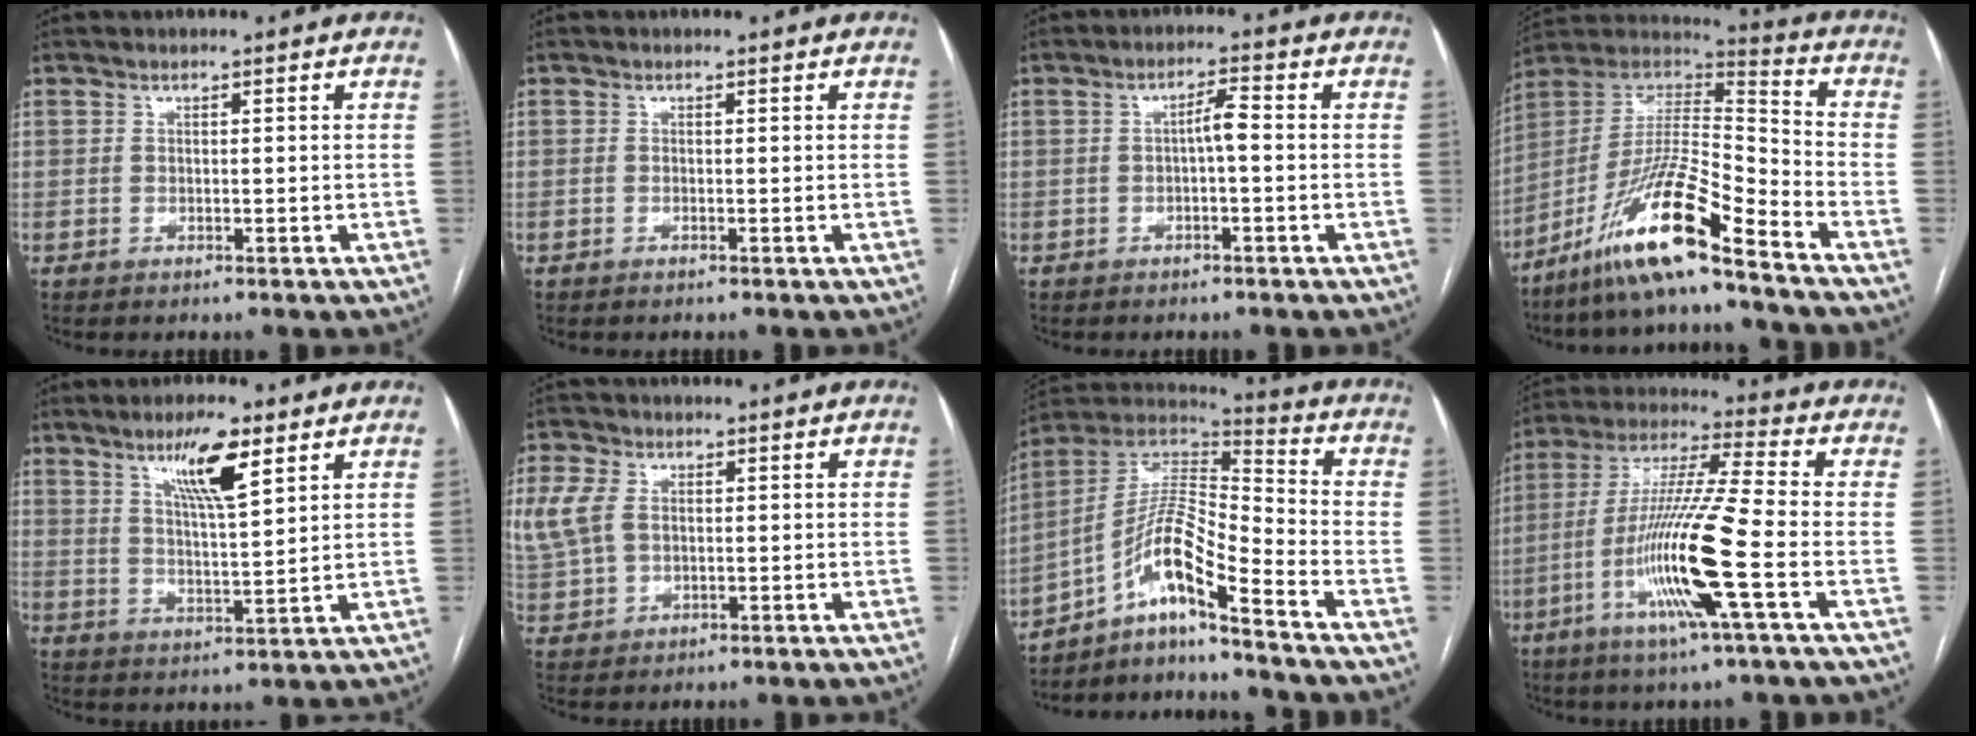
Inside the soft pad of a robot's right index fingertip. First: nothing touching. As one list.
[{"total": 0.0}, {"total": 2.9, "force": [-0.2, 0.5, 2.8], "torque": [-0.047, 0.010, -0.004]}, {"total": 16.1, "force": [-11.2, 0.6, 11.6], "torque": [-0.215, -0.001, -0.207]}, {"total": 8.9, "force": [5.2, 1.0, 7.1], "torque": [-0.127, -0.004, 0.090]}, {"total": 6.3, "force": [1.3, 4.3, 4.5], "torque": [-0.127, 0.013, 0.030]}, {"total": 11.6, "force": [-7.5, 0.2, 8.8], "torque": [-0.171, 0.022, -0.139]}, {"total": 15.5, "force": [-5.0, -0.9, 14.6], "torque": [-0.293, -0.013, -0.101]}]